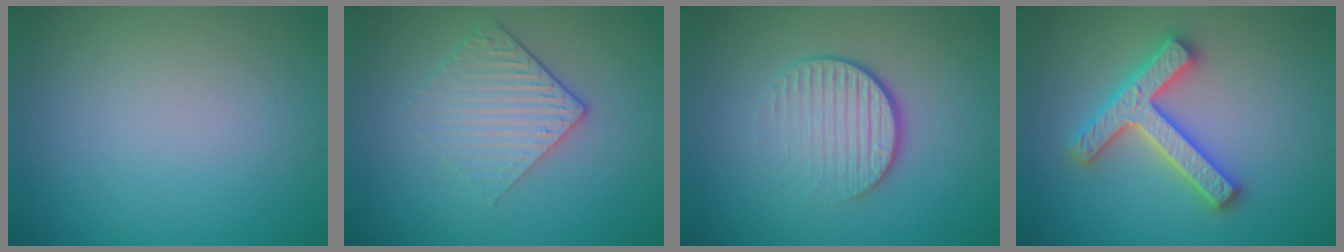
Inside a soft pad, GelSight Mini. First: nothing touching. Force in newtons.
{"total": 3.4, "press": 2.6, "slide": 2.3}
{"total": 4.2, "press": 2.6, "slide": 3.2}
{"total": 4.0, "press": 3.9, "slide": 0.9}